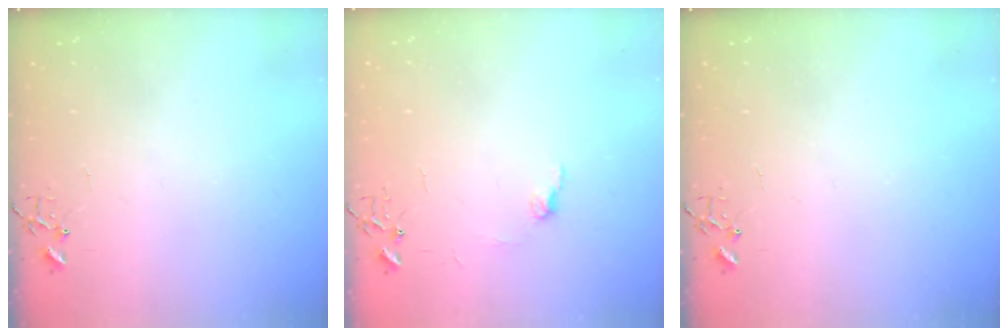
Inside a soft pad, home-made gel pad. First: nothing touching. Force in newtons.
{"total": 6.6, "press": 6.6, "slide": 0.7}
{"total": 0.0}